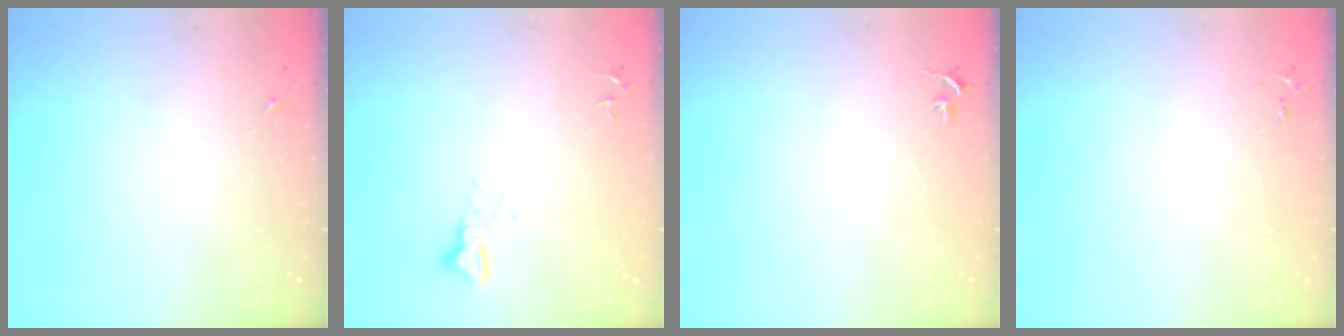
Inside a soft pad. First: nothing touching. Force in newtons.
{"total": 2.2, "press": 2.2, "slide": 0.1}
{"total": 2.9, "press": 2.9, "slide": 0.2}
{"total": 2.8, "press": 2.8, "slide": 0.4}